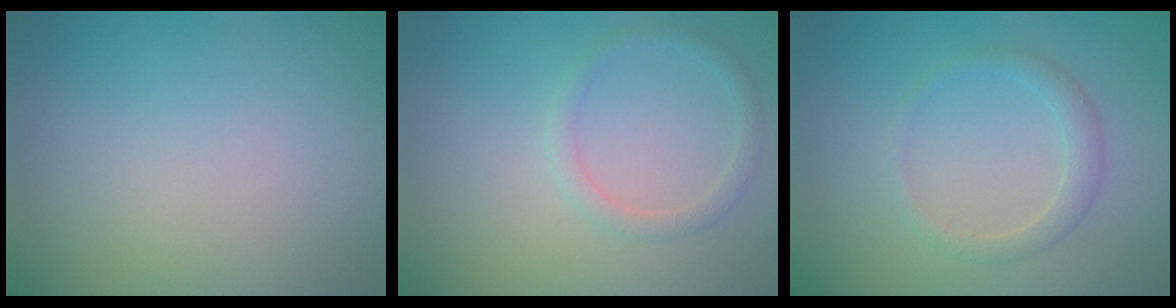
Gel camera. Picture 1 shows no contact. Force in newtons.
{"total": 1.3, "press": 1.3, "slide": 0.1}
{"total": 1.7, "press": 1.7, "slide": 0.2}